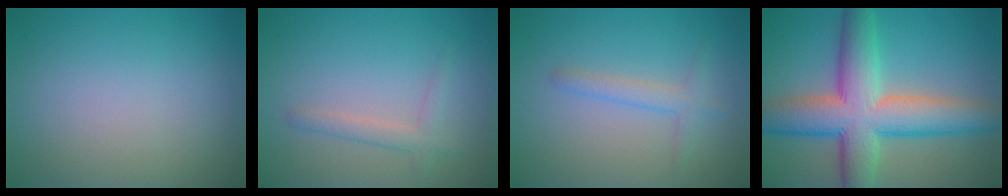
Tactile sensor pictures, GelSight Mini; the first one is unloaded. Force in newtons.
{"total": 1.8, "press": 1.7, "slide": 0.1}
{"total": 1.8, "press": 1.8, "slide": 0.1}
{"total": 10.3, "press": 10.3, "slide": 0.3}